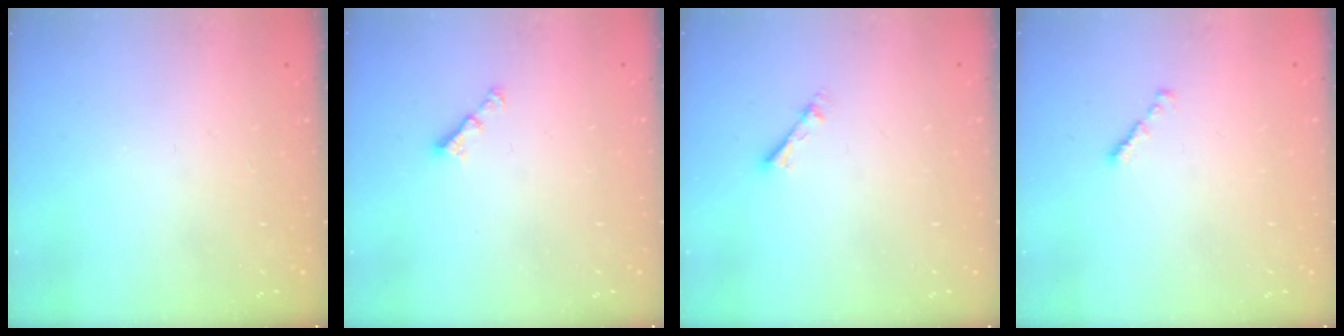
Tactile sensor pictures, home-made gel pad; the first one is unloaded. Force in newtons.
{"total": 3.0, "press": 2.9, "slide": 0.5}
{"total": 3.3, "press": 3.2, "slide": 0.4}
{"total": 0.8, "press": 0.7, "slide": 0.4}